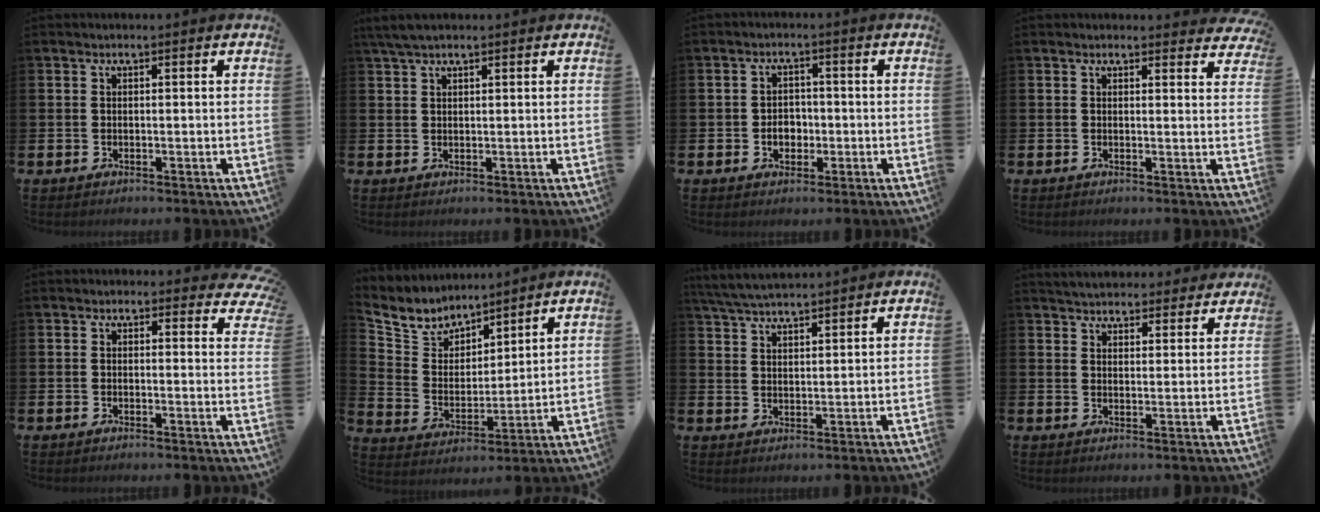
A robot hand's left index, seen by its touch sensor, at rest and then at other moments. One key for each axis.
{"total": 2.7, "fx": 2.1, "fy": 0.7, "fz": 1.5, "tx": -0.036, "ty": 0.006, "tz": 0.039}
{"total": 3.0, "fx": -0.7, "fy": 2.3, "fz": 1.7, "tx": -0.016, "ty": -0.004, "tz": -0.020}
{"total": 1.8, "fx": 1.7, "fy": 0.4, "fz": 0.1, "tx": 0.008, "ty": -0.009, "tz": 0.029}
{"total": 1.5, "fx": 1.1, "fy": 1.0, "fz": 0.2, "tx": 0.004, "ty": -0.003, "tz": 0.014}
{"total": 6.4, "fx": 5.9, "fy": 2.4, "fz": 0.2, "tx": -0.047, "ty": -0.045, "tz": 0.105}
{"total": 5.0, "fx": 4.9, "fy": 0.4, "fz": 1.2, "tx": -0.043, "ty": -0.018, "tz": 0.090}
{"total": 4.4, "fx": 4.3, "fy": 1.0, "fz": 0.0, "tx": -0.014, "ty": -0.023, "tz": 0.079}